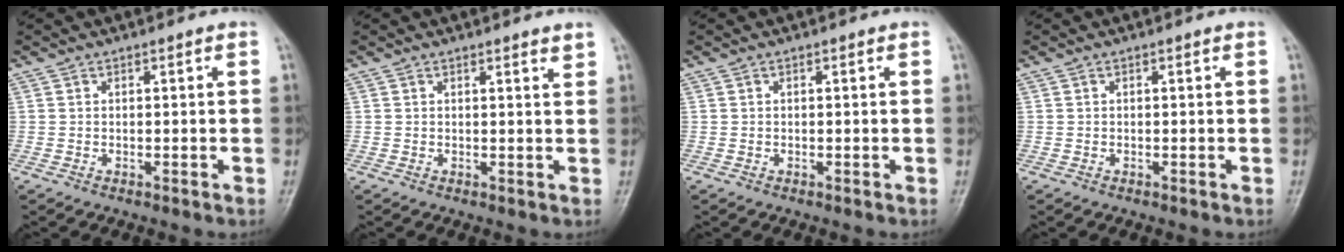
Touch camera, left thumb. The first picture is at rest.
{"total": 1.4, "force": [1.2, 0.1, 0.7], "torque": [-0.005, -0.008, 0.015]}
{"total": 0.0}
{"total": 0.0}